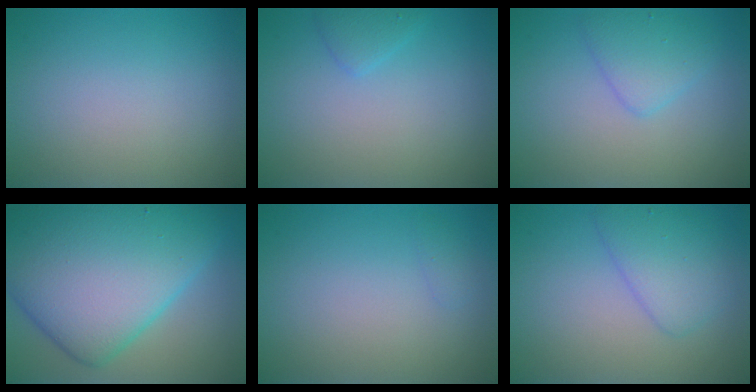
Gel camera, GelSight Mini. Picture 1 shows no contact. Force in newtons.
{"total": 1.2, "press": 1.2, "slide": 0.0}
{"total": 2.6, "press": 2.6, "slide": 0.0}
{"total": 14.1, "press": 14.1, "slide": 0.2}
{"total": 0.6, "press": 0.6, "slide": 0.0}
{"total": 3.4, "press": 3.4, "slide": 0.1}